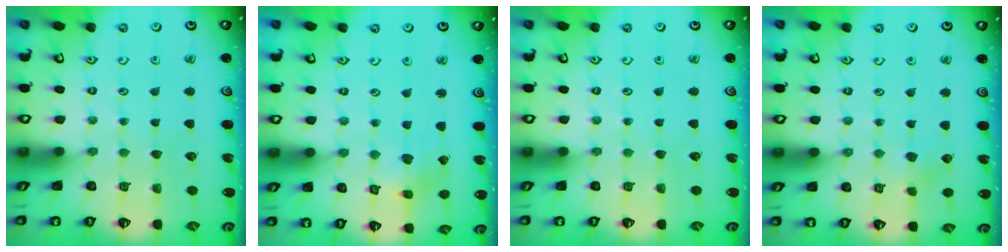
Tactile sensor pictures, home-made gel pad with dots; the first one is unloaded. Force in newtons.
{"total": 2.7, "press": 2.7, "slide": 0.2}
{"total": 0.0}
{"total": 1.8, "press": 1.7, "slide": 0.2}